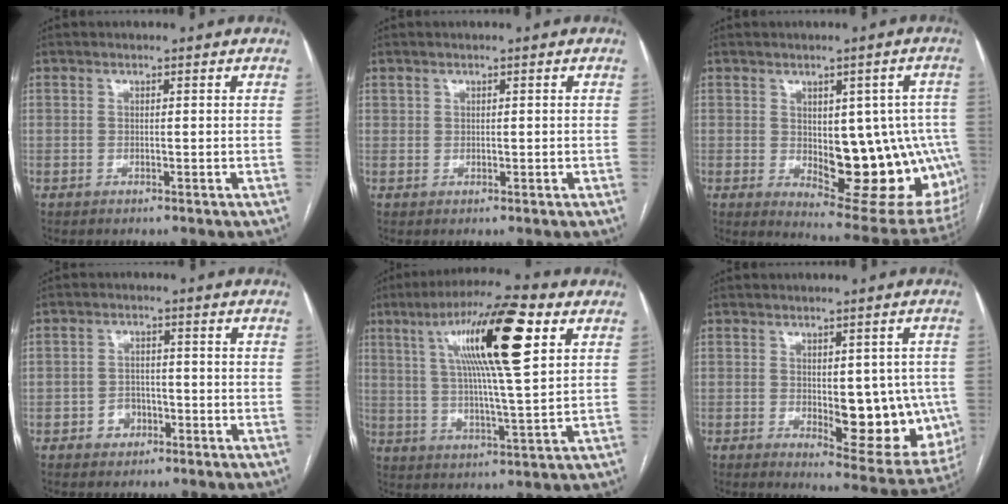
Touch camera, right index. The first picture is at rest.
{"total": 0.9, "force": [0.5, 0.7, 0.3], "torque": [-0.002, 0.003, 0.010]}
{"total": 18.8, "force": [-2.1, 8.1, 16.8], "torque": [-0.147, 0.011, 0.001]}
{"total": 3.5, "force": [-1.5, 2.9, 1.2], "torque": [-0.013, 0.012, -0.023]}
{"total": 17.2, "force": [6.6, 1.4, 15.9], "torque": [-0.273, 0.019, 0.102]}
{"total": 13.4, "force": [-1.3, 5.6, 12.1], "torque": [-0.138, -0.005, 0.001]}